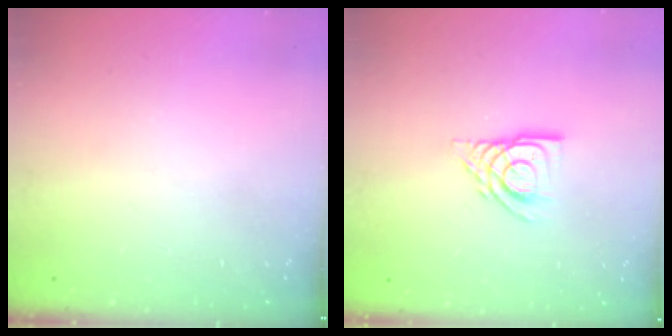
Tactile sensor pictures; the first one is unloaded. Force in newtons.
{"total": 10.5, "press": 10.4, "slide": 1.3}